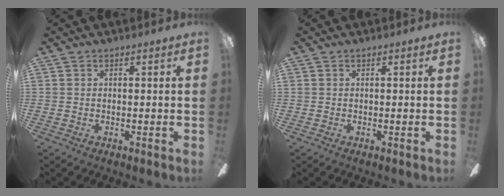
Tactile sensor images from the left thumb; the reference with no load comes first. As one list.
[{"total": 0.0}]